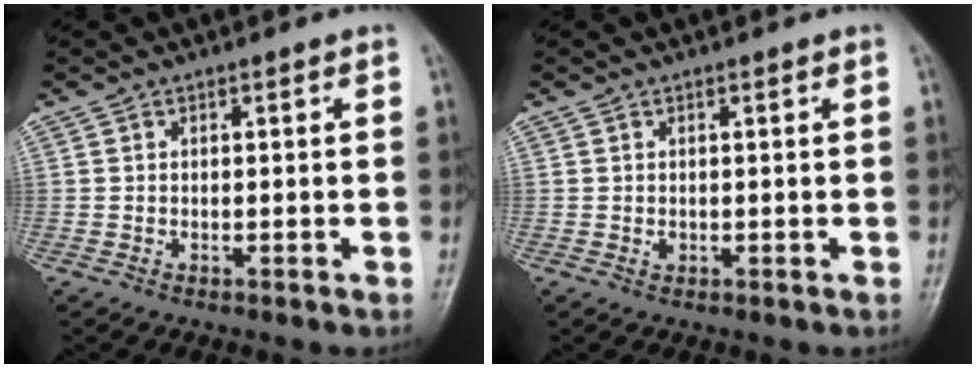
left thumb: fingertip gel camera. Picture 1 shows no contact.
{"total": 0.9, "force": [0.1, 0.7, 0.6], "torque": [-0.005, 0.000, 0.004]}